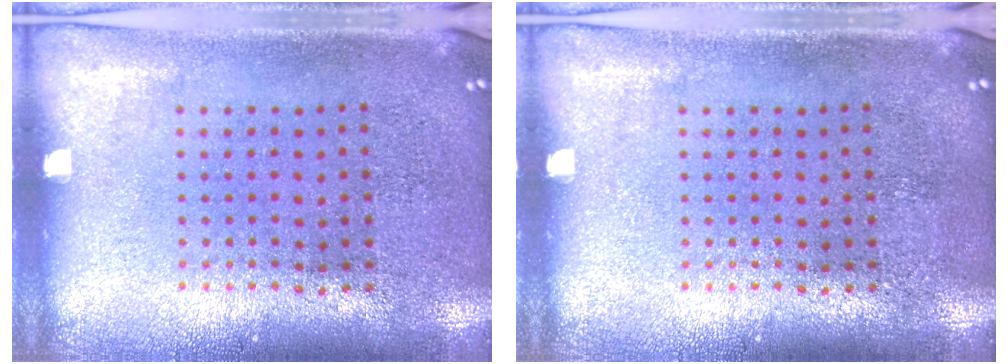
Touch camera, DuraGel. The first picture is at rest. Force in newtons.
{"total": 0.0}